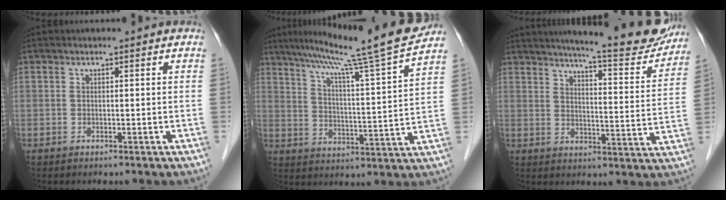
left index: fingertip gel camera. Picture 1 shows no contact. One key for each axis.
{"total": 17.3, "fx": 14.5, "fy": -2.4, "fz": 9.2, "tx": -0.149, "ty": -0.025, "tz": 0.204}
{"total": 17.4, "fx": 15.8, "fy": 1.5, "fz": 7.3, "tx": -0.101, "ty": -0.043, "tz": 0.196}